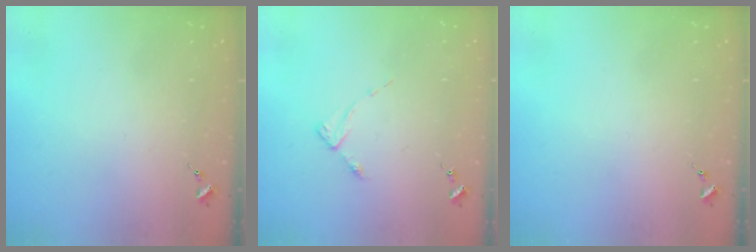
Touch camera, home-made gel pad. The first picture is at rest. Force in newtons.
{"total": 2.9, "press": 2.8, "slide": 0.4}
{"total": 0.0}